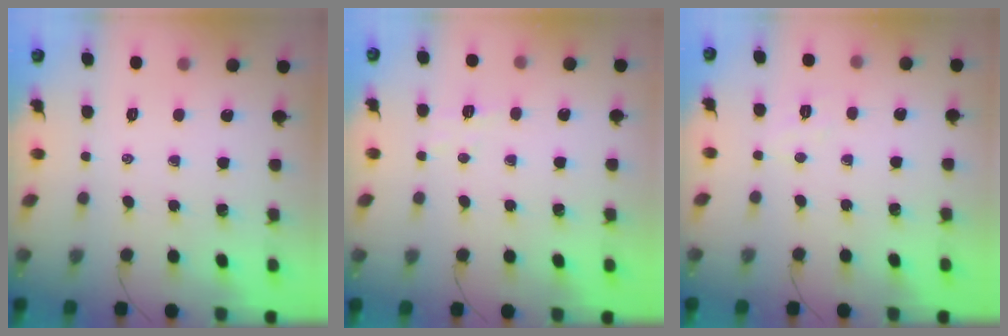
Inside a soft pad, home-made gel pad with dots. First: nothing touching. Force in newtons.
{"total": 3.5, "press": 3.4, "slide": 1.0}
{"total": 4.7, "press": 4.6, "slide": 1.0}